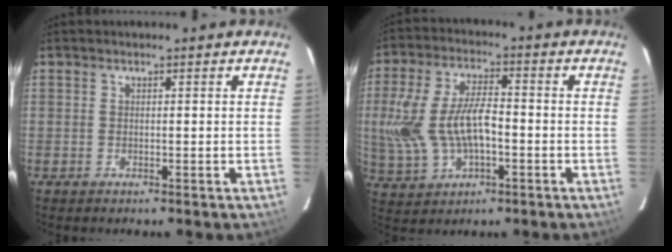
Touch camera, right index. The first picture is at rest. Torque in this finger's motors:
{"motor_torque": [0.45, -0.04, 0.58, 0.21]}